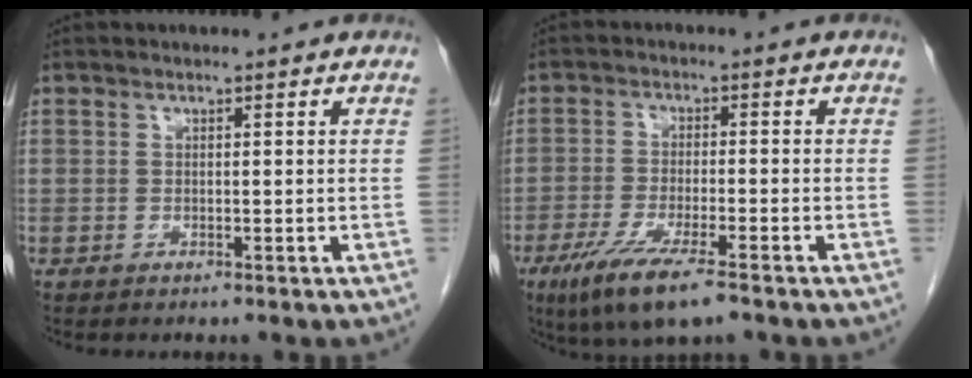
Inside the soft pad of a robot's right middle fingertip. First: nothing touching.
{"total": 9.4, "force": [-6.1, 1.2, 7.1], "torque": [-0.128, -0.023, -0.099]}